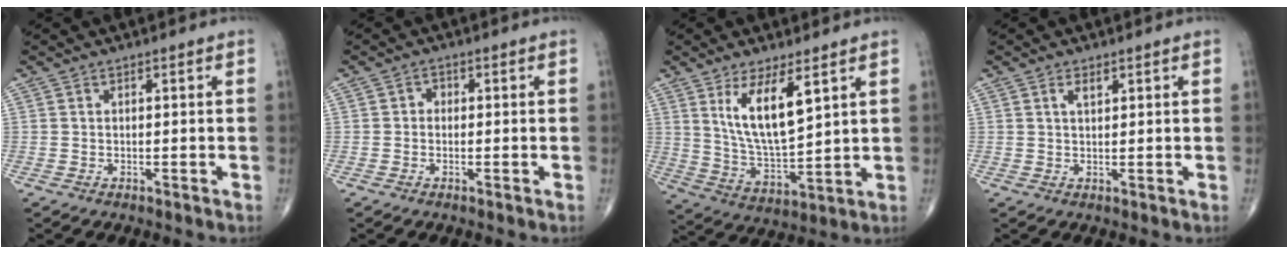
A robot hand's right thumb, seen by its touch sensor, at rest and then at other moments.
{"total": 1.3, "force": [-0.2, 1.2, 0.6], "torque": [0.001, 0.005, -0.010]}
{"total": 11.8, "force": [5.3, 4.0, 9.8], "torque": [-0.168, -0.039, 0.114]}
{"total": 1.8, "force": [1.0, 0.8, 1.3], "torque": [-0.021, -0.004, 0.018]}